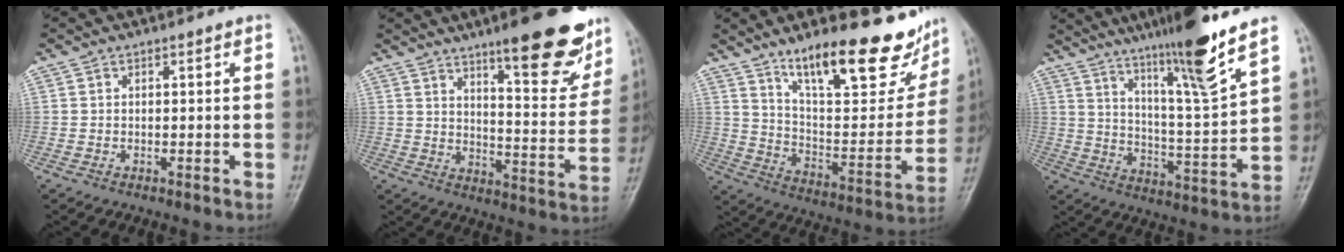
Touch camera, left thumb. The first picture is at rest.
{"total": 18.5, "force": [12.2, 4.5, 13.2], "torque": [-0.131, -0.071, 0.176]}
{"total": 24.9, "force": [16.6, 7.5, 17.0], "torque": [-0.202, -0.073, 0.264]}
{"total": 16.4, "force": [11.8, -0.3, 11.5], "torque": [-0.181, -0.067, 0.197]}